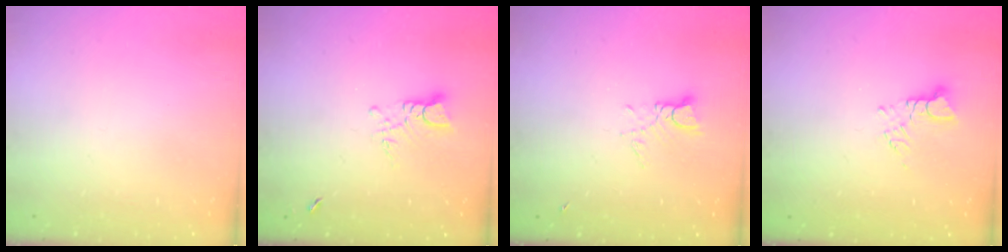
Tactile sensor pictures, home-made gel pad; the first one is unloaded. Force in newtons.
{"total": 2.8, "press": 2.8, "slide": 0.3}
{"total": 4.1, "press": 4.1, "slide": 0.5}
{"total": 3.9, "press": 3.9, "slide": 0.4}